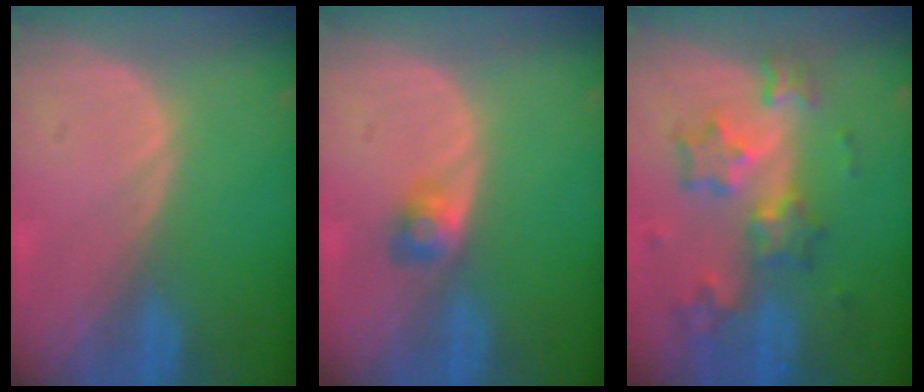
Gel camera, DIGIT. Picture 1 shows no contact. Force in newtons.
{"total": 2.5, "press": 2.3, "slide": 0.9}
{"total": 8.5, "press": 7.5, "slide": 4.0}